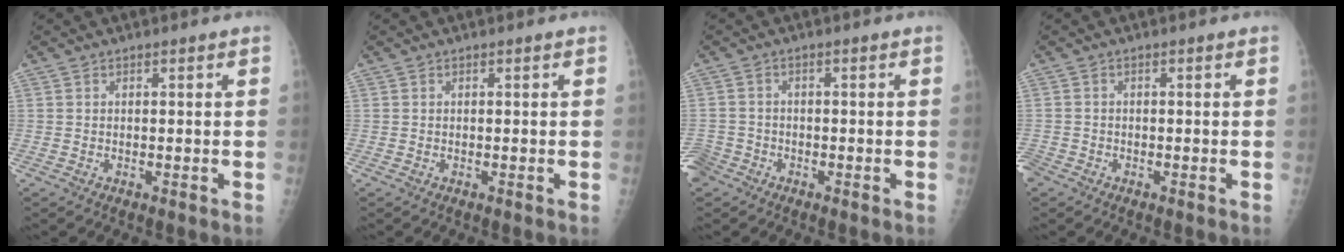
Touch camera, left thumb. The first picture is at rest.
{"total": 0.0}
{"total": 4.5, "force": [-3.1, 3.2, 0.8], "torque": [-0.017, 0.012, -0.062]}
{"total": 2.8, "force": [-1.9, 1.9, 0.8], "torque": [-0.022, 0.001, -0.038]}